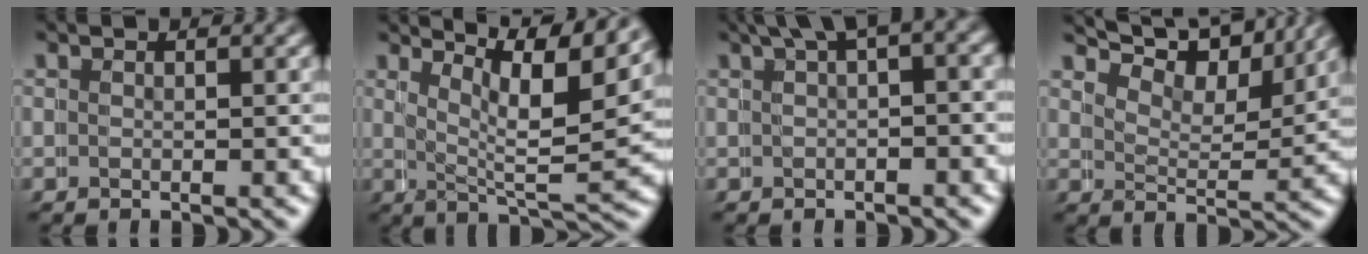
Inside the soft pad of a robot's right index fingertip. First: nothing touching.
{"total": 8.5, "force": [4.4, 3.0, 6.6], "torque": [-0.099, -0.010, 0.060]}
{"total": 4.0, "force": [1.8, 1.7, 3.1], "torque": [-0.040, 0.014, 0.021]}
{"total": 9.8, "force": [8.9, 2.6, 3.3], "torque": [-0.052, 0.024, 0.125]}